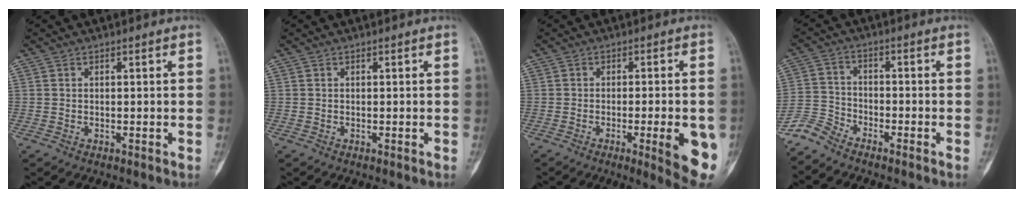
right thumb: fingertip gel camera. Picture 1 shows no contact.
{"total": 0.0}
{"total": 10.7, "force": [-3.3, 2.0, 10.0], "torque": [-0.115, -0.009, -0.040]}
{"total": 5.1, "force": [-4.9, 0.9, 0.9], "torque": [-0.020, 0.015, -0.111]}